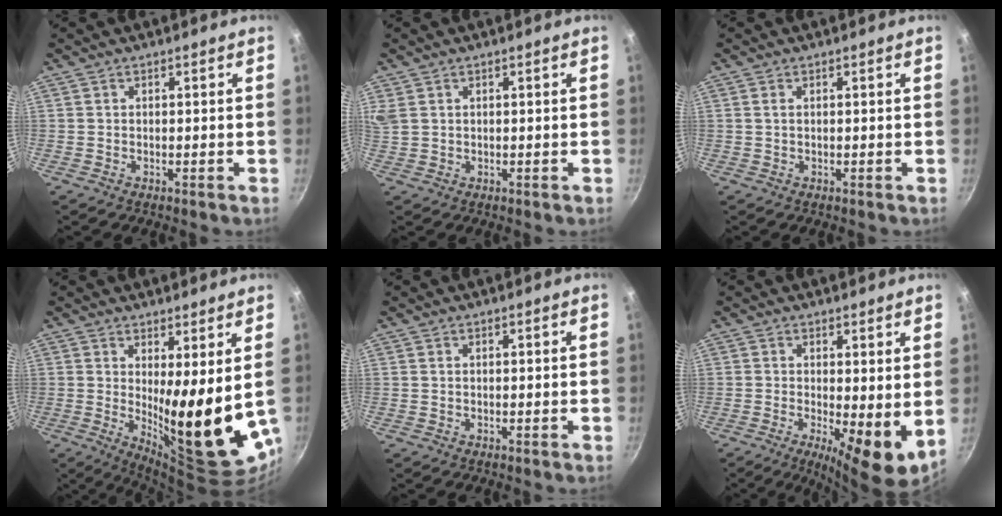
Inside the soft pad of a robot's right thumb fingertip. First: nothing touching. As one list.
[{"total": 3.9, "force": [1.6, 2.9, 2.1], "torque": [-0.042, 0.005, 0.038]}, {"total": 0.8, "force": [0.2, 0.4, 0.6], "torque": [-0.012, 0.001, 0.003]}, {"total": 15.2, "force": [2.1, 3.8, 14.5], "torque": [-0.190, -0.052, 0.045]}, {"total": 0.0}, {"total": 8.7, "force": [-0.1, 2.8, 8.3], "torque": [-0.115, -0.019, 0.002]}]